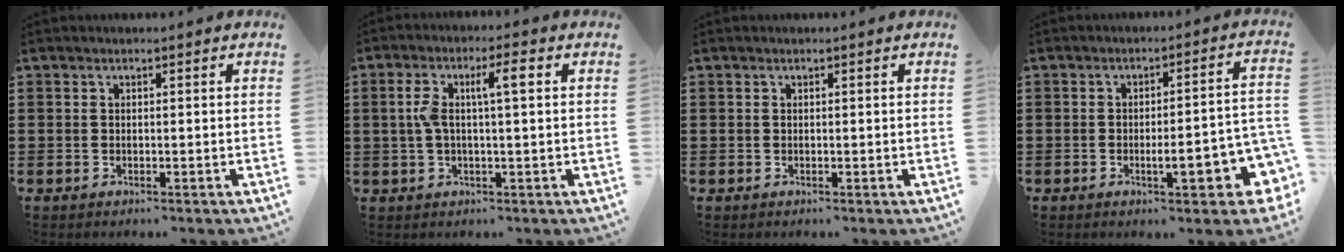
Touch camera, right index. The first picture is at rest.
{"total": 5.6, "force": [0.8, 1.1, 5.4], "torque": [-0.110, 0.004, 0.006]}
{"total": 0.0}
{"total": 7.5, "force": [-2.5, 2.1, 6.7], "torque": [-0.085, -0.013, -0.042]}